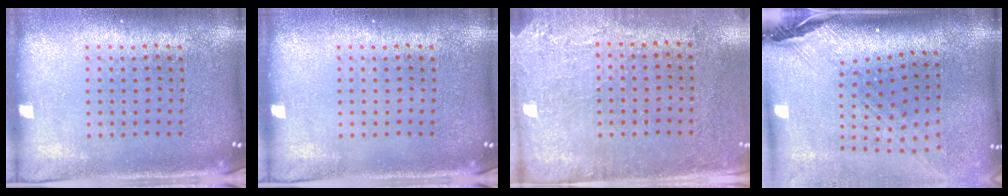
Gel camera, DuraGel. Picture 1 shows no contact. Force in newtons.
{"total": 0.0}
{"total": 2.9, "press": 2.4, "slide": 1.6}
{"total": 3.1, "press": 2.2, "slide": 2.2}